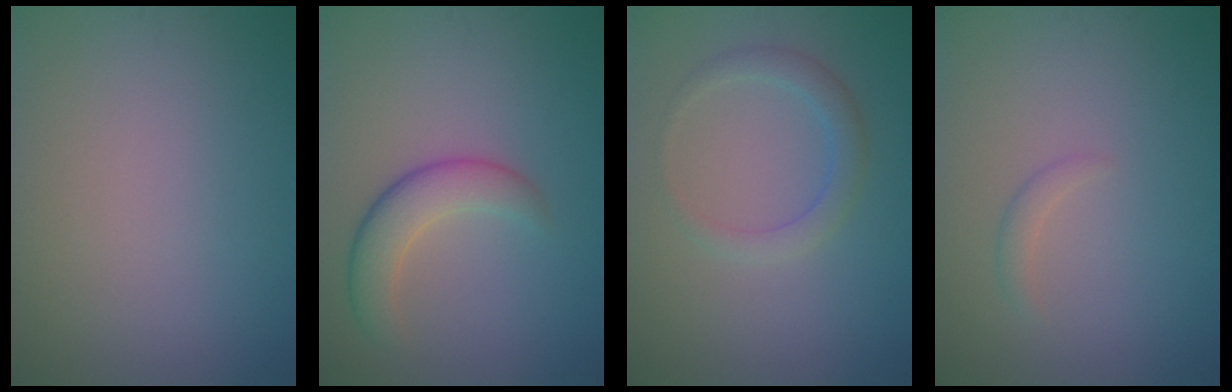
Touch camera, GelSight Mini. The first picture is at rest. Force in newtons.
{"total": 3.8, "press": 3.8, "slide": 0.2}
{"total": 2.2, "press": 2.2, "slide": 0.1}
{"total": 1.0, "press": 1.0, "slide": 0.1}